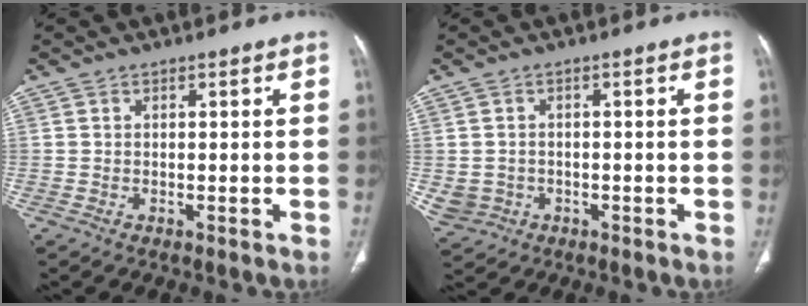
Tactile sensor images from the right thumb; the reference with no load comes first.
{"total": 4.7, "force": [-1.1, 4.3, 1.5], "torque": [-0.032, 0.010, -0.008]}